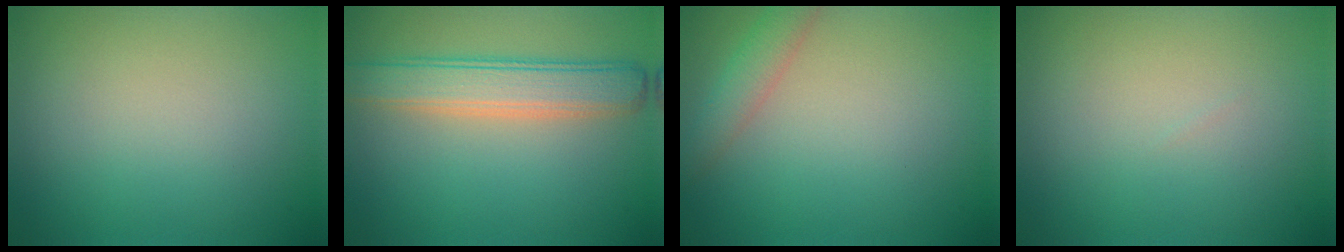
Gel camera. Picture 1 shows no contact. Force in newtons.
{"total": 4.6, "press": 4.5, "slide": 0.2}
{"total": 2.3, "press": 2.3, "slide": 0.1}
{"total": 0.0}